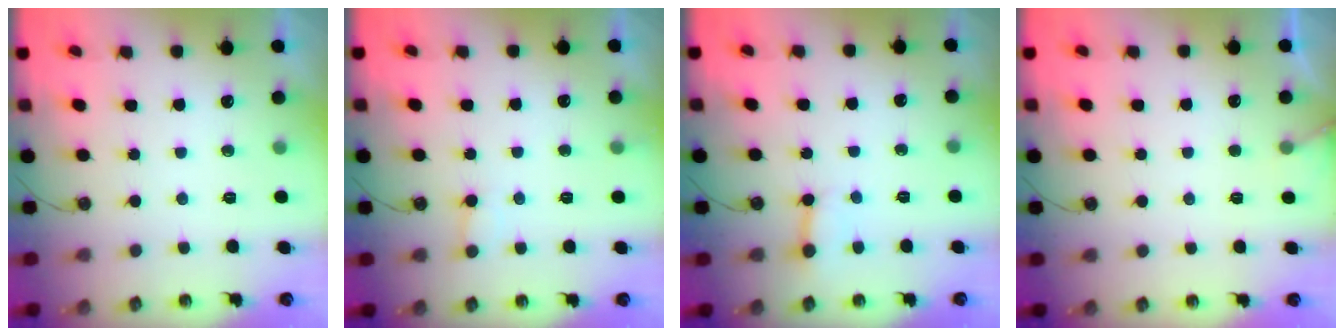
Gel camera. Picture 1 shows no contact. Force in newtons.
{"total": 5.4, "press": 5.4, "slide": 0.5}
{"total": 3.9, "press": 3.9, "slide": 0.3}
{"total": 4.8, "press": 4.8, "slide": 0.3}